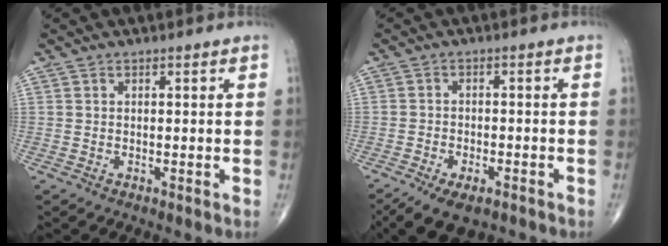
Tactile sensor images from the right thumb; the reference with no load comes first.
{"total": 8.4, "force": [-5.7, 3.9, 4.9], "torque": [-0.075, 0.010, -0.092]}